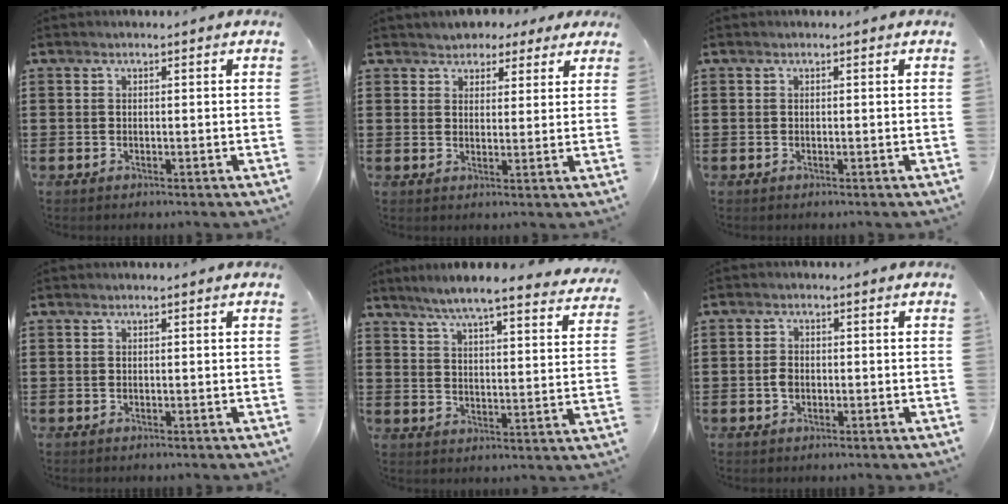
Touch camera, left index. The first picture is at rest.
{"total": 3.3, "force": [2.8, 1.8, -0.1], "torque": [-0.015, 0.003, 0.052]}
{"total": 0.0}
{"total": 0.0}
{"total": 6.0, "force": [5.4, -0.4, 2.6], "torque": [-0.074, -0.032, 0.090]}
{"total": 2.0, "force": [-0.4, 1.4, 1.4], "torque": [-0.037, 0.002, -0.010]}